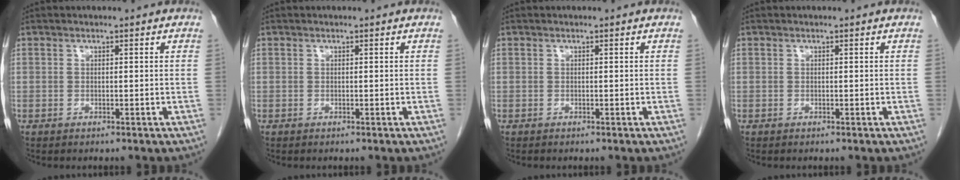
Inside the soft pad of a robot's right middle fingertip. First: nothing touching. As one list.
[{"total": 0.0}, {"total": 0.0}, {"total": 0.0}]